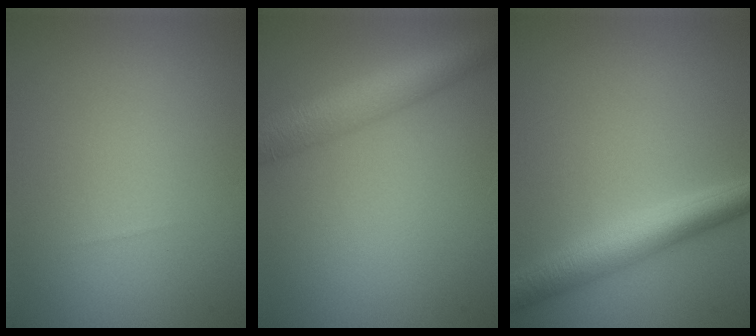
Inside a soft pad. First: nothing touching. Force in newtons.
{"total": 6.4, "press": 6.4, "slide": 0.2}
{"total": 4.7, "press": 4.7, "slide": 0.2}